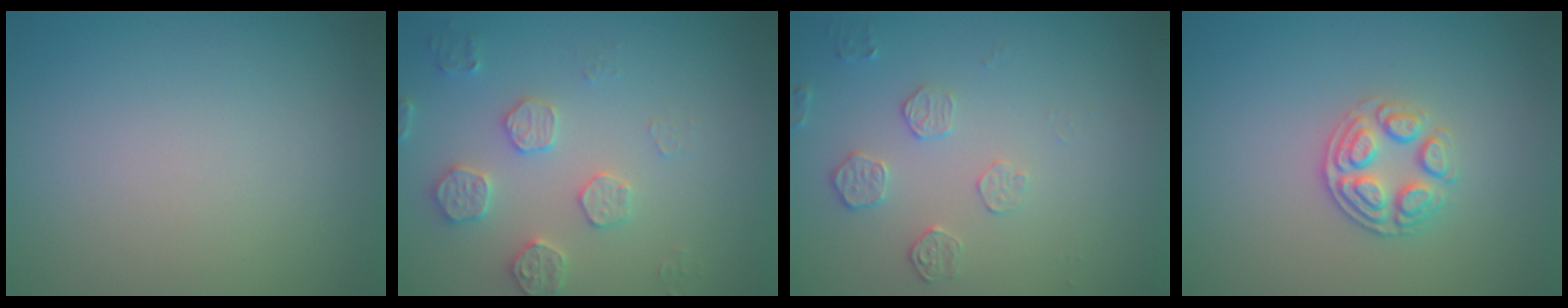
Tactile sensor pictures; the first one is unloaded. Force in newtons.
{"total": 3.2, "press": 3.1, "slide": 0.7}
{"total": 1.8, "press": 1.2, "slide": 1.3}
{"total": 2.7, "press": 2.5, "slide": 0.9}